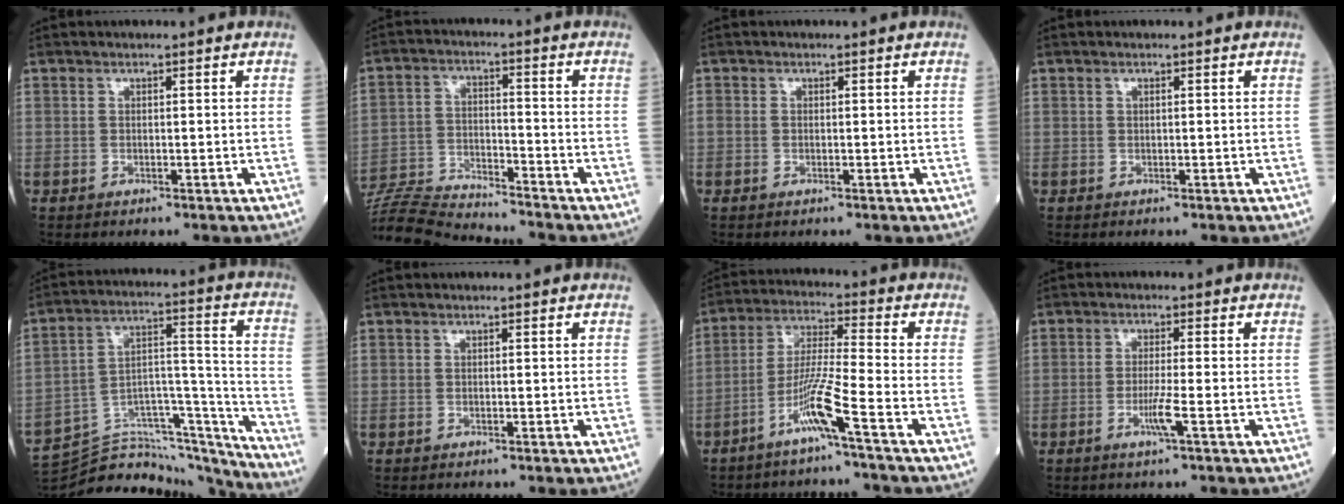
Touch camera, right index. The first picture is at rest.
{"total": 12.2, "force": [-12.0, -0.9, 2.1], "torque": [-0.036, 0.001, -0.219]}
{"total": 0.9, "force": [-0.3, 0.6, 0.6], "torque": [-0.018, -0.002, -0.005]}
{"total": 0.0}
{"total": 24.6, "force": [-23.8, 3.5, 5.4], "torque": [-0.090, 0.036, -0.361]}
{"total": 0.0}
{"total": 8.0, "force": [-4.6, -1.3, 6.4], "torque": [-0.128, -0.005, -0.096]}
{"total": 3.3, "force": [-1.3, -0.5, 3.0], "torque": [-0.062, -0.007, -0.029]}